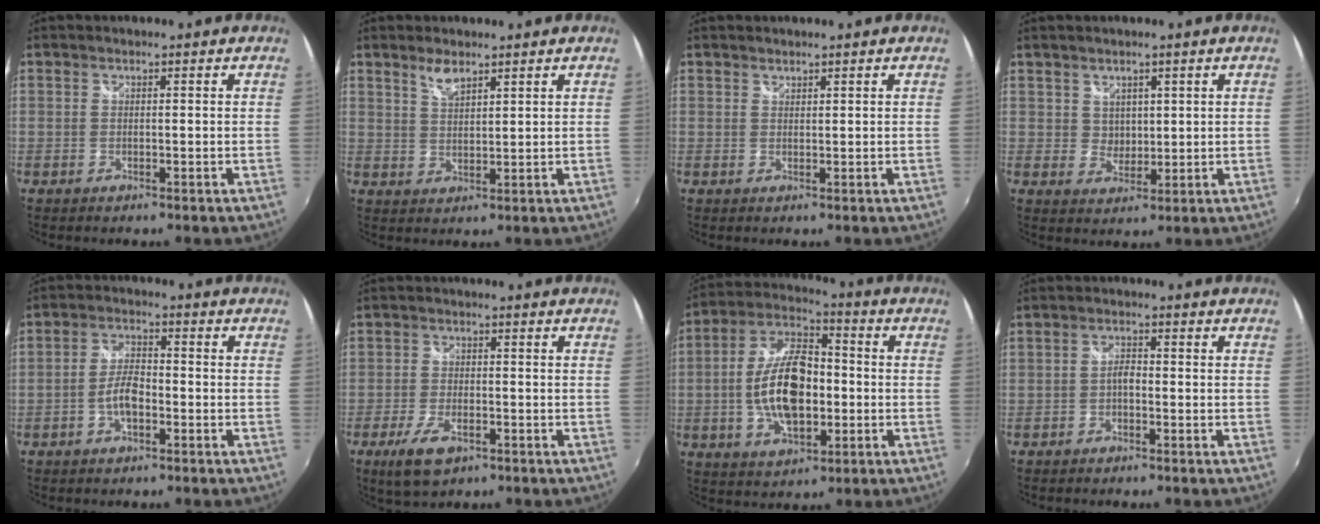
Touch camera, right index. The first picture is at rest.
{"total": 3.6, "force": [2.7, 1.1, 2.0], "torque": [-0.036, 0.000, 0.050]}
{"total": 0.7, "force": [0.7, 0.2, -0.1], "torque": [0.003, 0.001, 0.014]}
{"total": 3.1, "force": [1.6, 2.6, 0.5], "torque": [-0.002, 0.002, 0.032]}
{"total": 5.0, "force": [-2.0, 2.1, 4.1], "torque": [-0.085, 0.008, -0.037]}
{"total": 7.2, "force": [-4.1, 3.3, 4.9], "torque": [-0.121, -0.014, -0.073]}
{"total": 15.4, "force": [-2.1, 7.9, 13.1], "torque": [-0.259, 0.009, -0.037]}
{"total": 1.9, "force": [-0.9, 0.9, 1.5], "torque": [-0.030, 0.005, -0.018]}